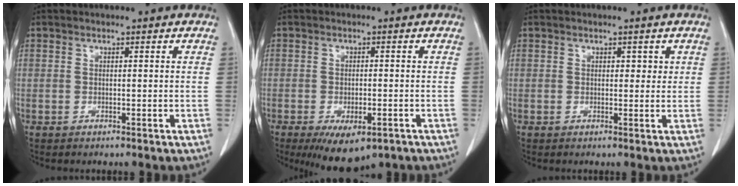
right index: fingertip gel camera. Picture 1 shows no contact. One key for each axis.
{"total": 8.4, "fx": -5.2, "fy": 3.2, "fz": 5.7, "tx": -0.087, "ty": -0.015, "tz": -0.072}
{"total": 1.7, "fx": 0.7, "fy": 1.1, "fz": 1.0, "tx": -0.004, "ty": -0.001, "tz": 0.008}